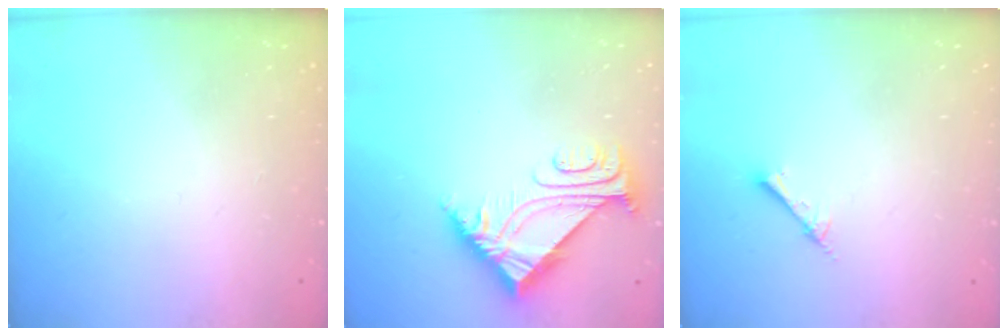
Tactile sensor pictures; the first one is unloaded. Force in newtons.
{"total": 7.0, "press": 7.0, "slide": 0.7}
{"total": 1.5, "press": 1.4, "slide": 0.2}